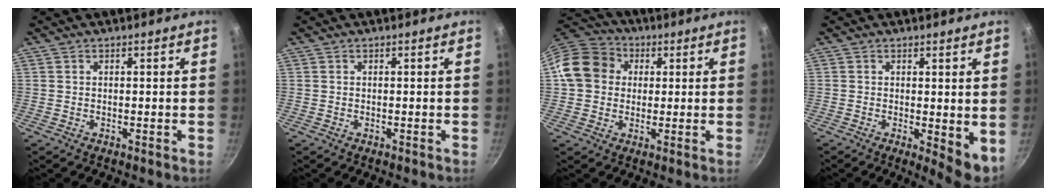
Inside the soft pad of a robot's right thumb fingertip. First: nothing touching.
{"total": 0.0}
{"total": 12.4, "force": [2.2, 10.6, 6.0], "torque": [-0.086, 0.026, 0.021]}
{"total": 5.3, "force": [0.1, 2.0, 4.9], "torque": [-0.062, -0.008, 0.005]}